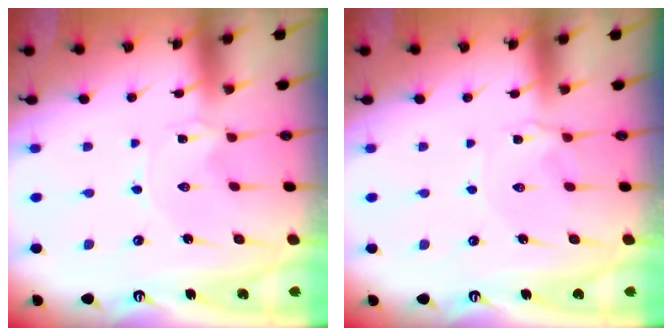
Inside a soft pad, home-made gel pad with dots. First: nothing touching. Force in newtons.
{"total": 2.3, "press": 2.2, "slide": 0.4}